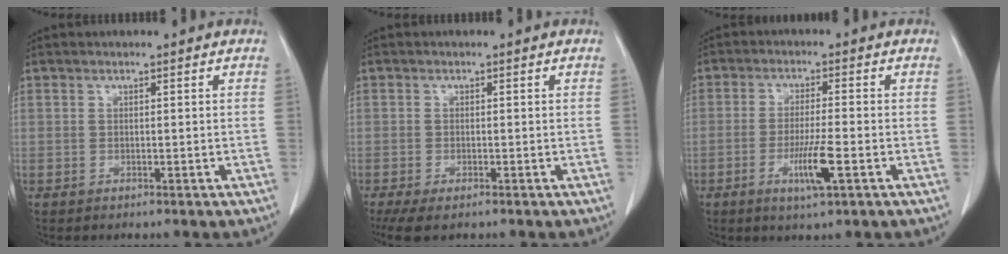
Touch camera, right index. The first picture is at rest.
{"total": 4.3, "force": [-3.0, 1.5, 2.7], "torque": [-0.051, -0.012, -0.050]}
{"total": 6.3, "force": [-2.4, 0.1, 5.8], "torque": [-0.110, -0.012, -0.043]}